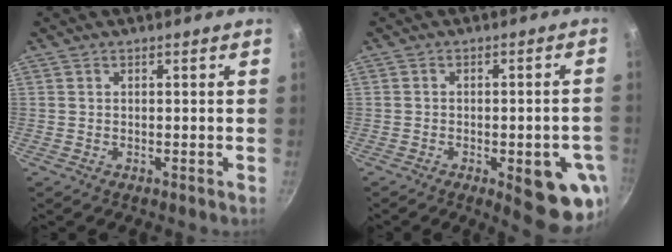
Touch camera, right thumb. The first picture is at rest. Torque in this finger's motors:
{"motor_torque": [2.02, 1.48, -0.01, -0.10, 0.27]}